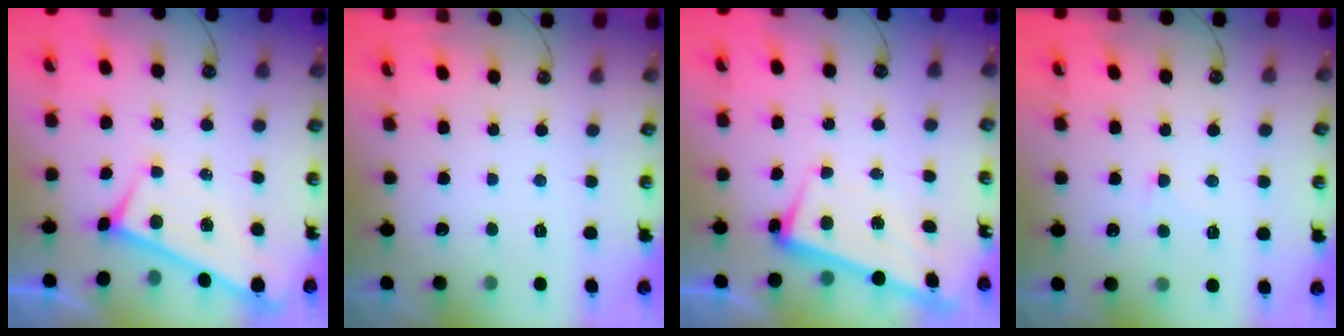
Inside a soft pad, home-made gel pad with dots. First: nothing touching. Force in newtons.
{"total": 0.0}
{"total": 2.4, "press": 2.2, "slide": 0.9}
{"total": 1.4, "press": 1.2, "slide": 0.7}